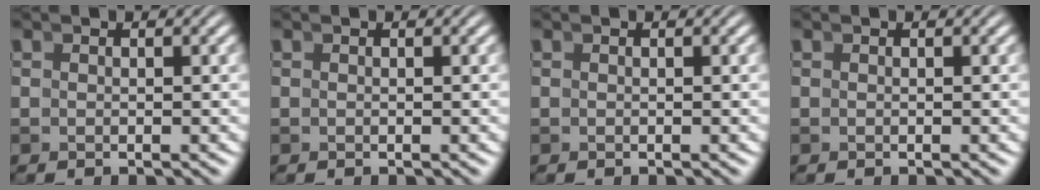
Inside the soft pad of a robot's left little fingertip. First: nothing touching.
{"total": 0.0}
{"total": 0.0}
{"total": 0.0}